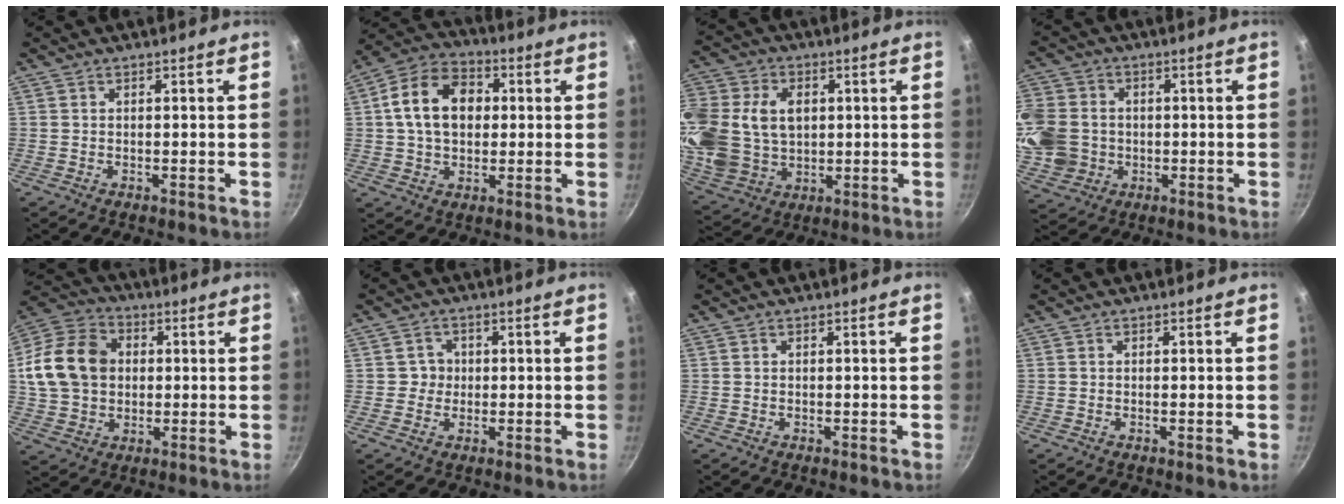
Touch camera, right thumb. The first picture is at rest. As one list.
[{"total": 13.8, "force": [1.8, 10.0, 9.4], "torque": [-0.132, 0.021, 0.015]}, {"total": 24.3, "force": [3.9, 18.3, 15.5], "torque": [-0.354, 0.018, 0.083]}, {"total": 16.1, "force": [-0.7, 13.9, 8.1], "torque": [-0.172, 0.011, -0.011]}, {"total": 16.2, "force": [1.8, 12.7, 9.9], "torque": [-0.161, 0.021, 0.026]}, {"total": 3.1, "force": [0.1, 3.0, 0.7], "torque": [0.013, 0.005, -0.004]}, {"total": 0.0}, {"total": 0.0}]